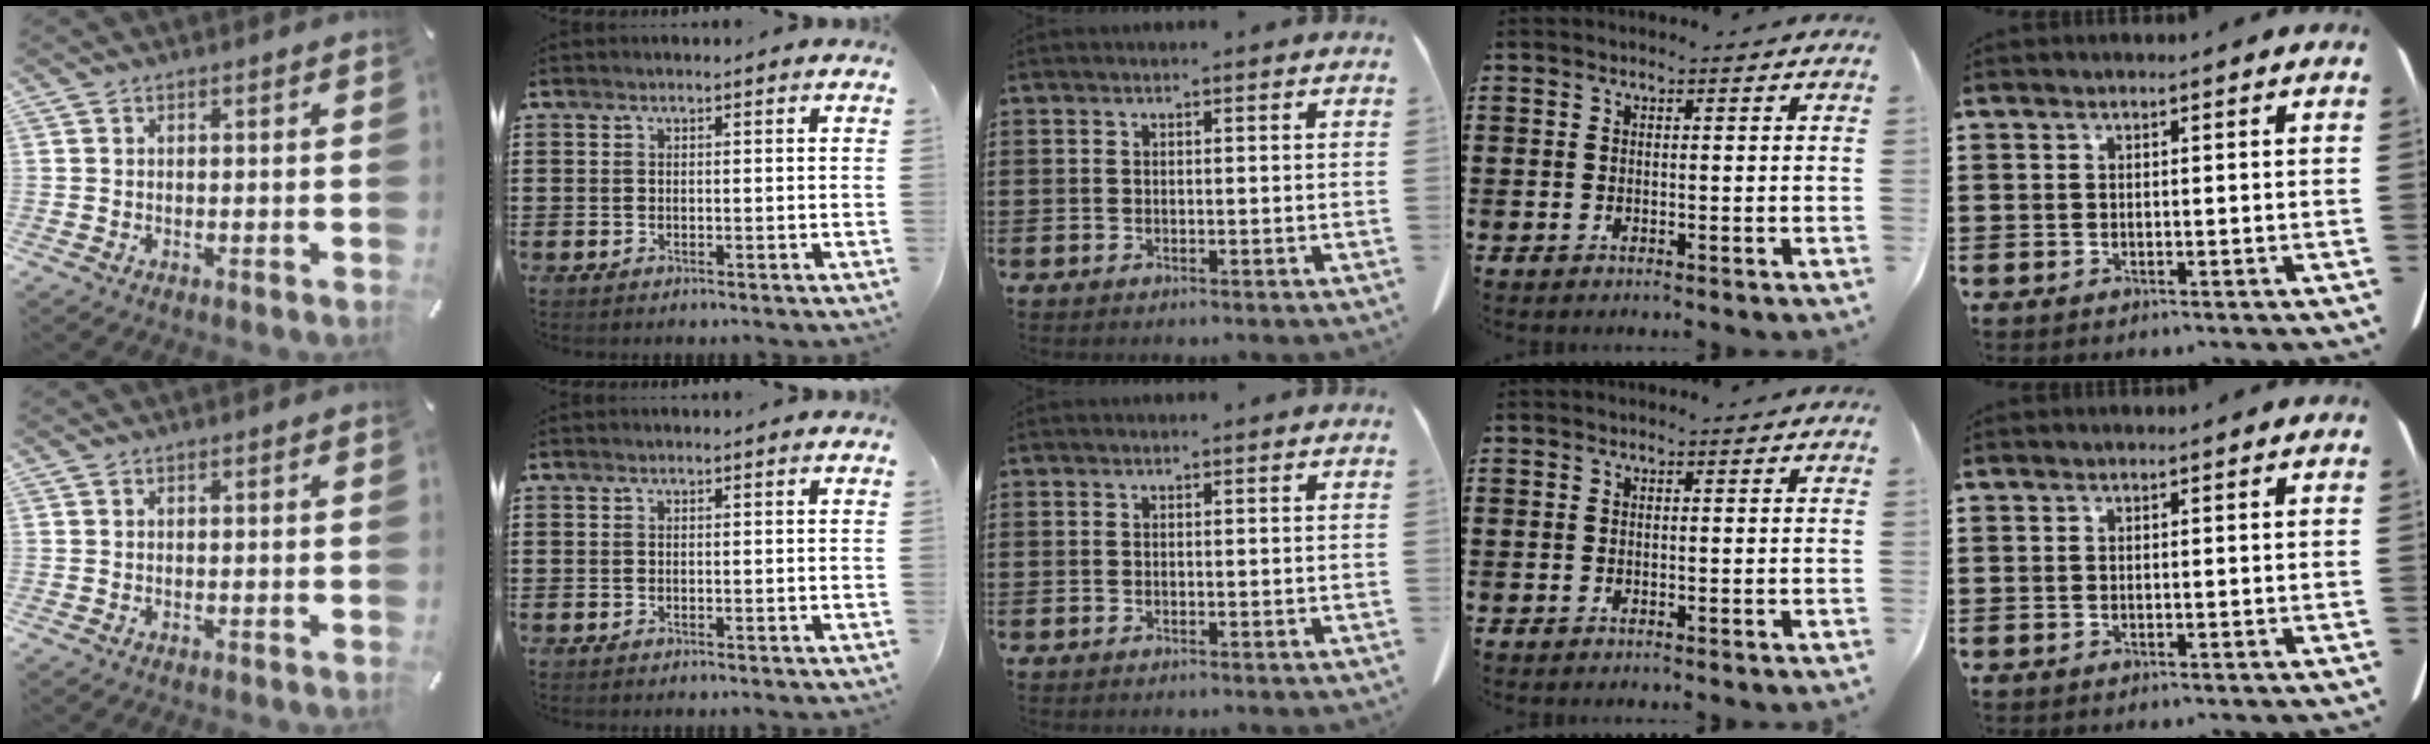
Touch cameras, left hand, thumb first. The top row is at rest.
{}